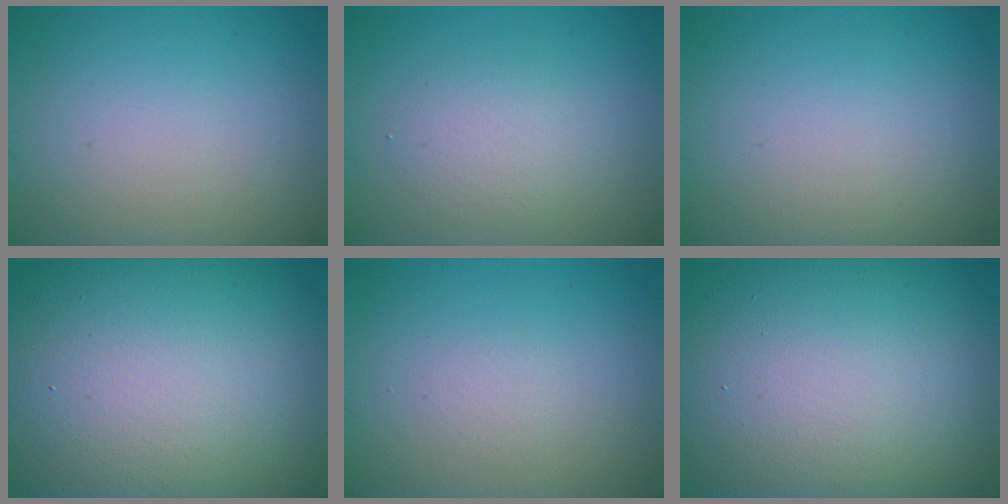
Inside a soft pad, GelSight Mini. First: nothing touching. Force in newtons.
{"total": 2.1, "press": 2.1, "slide": 0.1}
{"total": 0.0}
{"total": 18.9, "press": 18.9, "slide": 0.9}
{"total": 0.7, "press": 0.7, "slide": 0.0}
{"total": 16.8, "press": 16.7, "slide": 1.1}